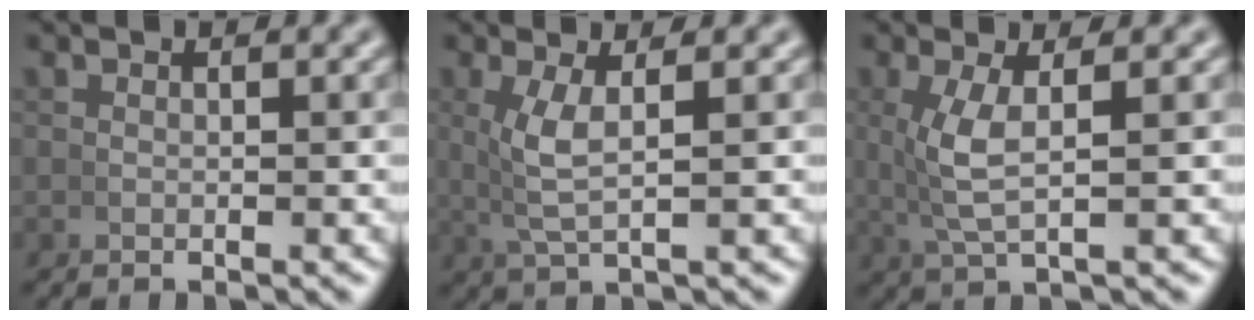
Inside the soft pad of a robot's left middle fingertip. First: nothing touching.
{"total": 3.4, "force": [0.9, 0.7, 3.2], "torque": [-0.072, -0.001, 0.023]}
{"total": 3.7, "force": [0.8, 0.9, 3.5], "torque": [-0.079, -0.001, 0.023]}